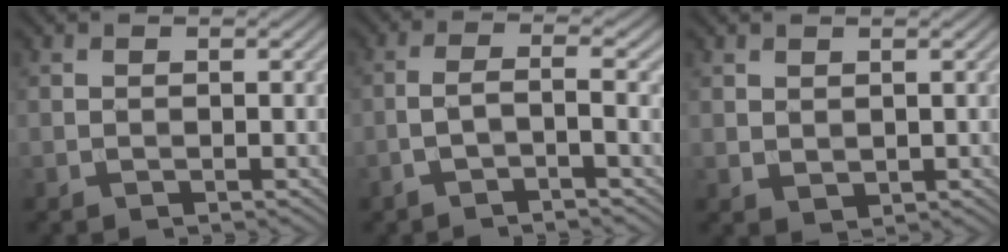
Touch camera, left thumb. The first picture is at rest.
{"total": 3.8, "force": [-1.4, 0.6, 3.5], "torque": [-0.056, 0.008, -0.043]}
{"total": 1.4, "force": [0.9, 0.8, 0.6], "torque": [-0.016, -0.005, 0.022]}